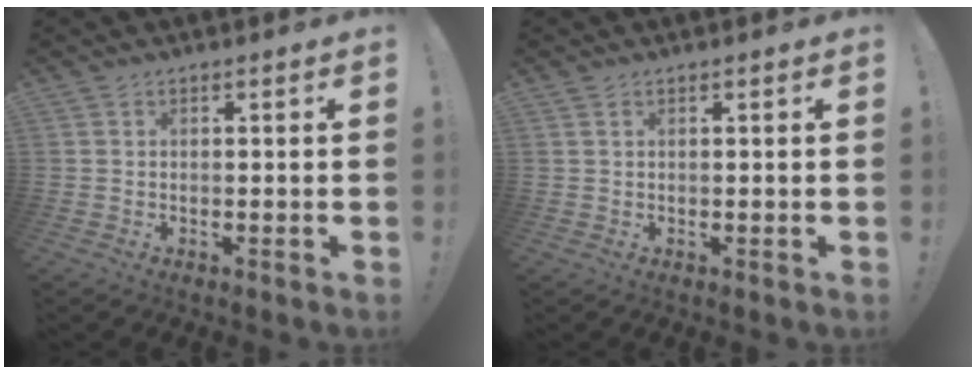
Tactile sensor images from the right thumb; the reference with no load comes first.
{"total": 0.7, "force": [0.5, -0.1, 0.5], "torque": [-0.009, 0.000, 0.010]}